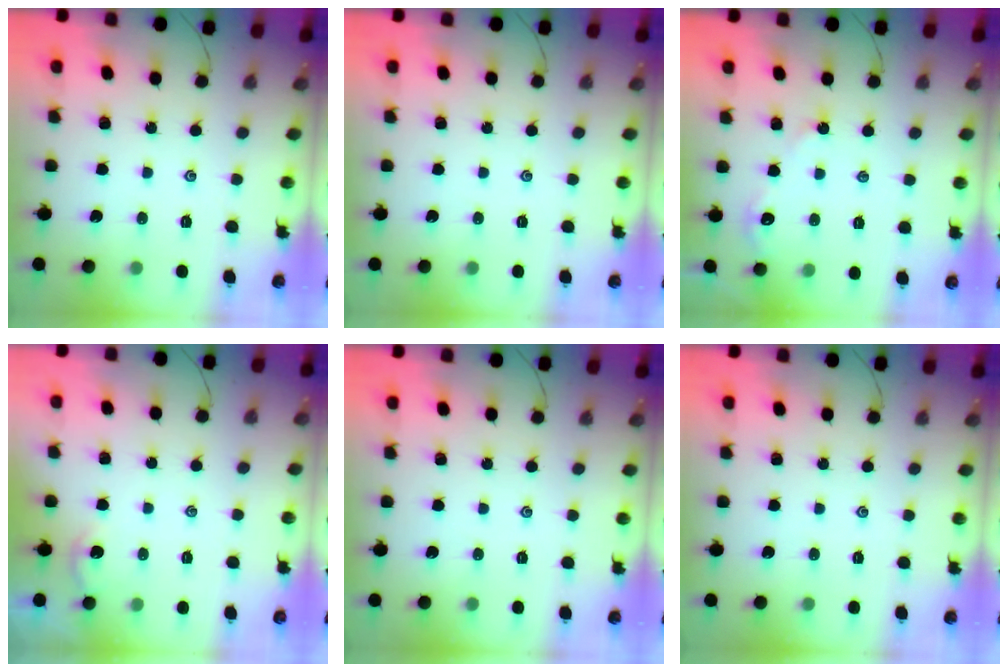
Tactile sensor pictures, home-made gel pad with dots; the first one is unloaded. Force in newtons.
{"total": 0.0}
{"total": 2.8, "press": 2.8, "slide": 0.4}
{"total": 0.8, "press": 0.8, "slide": 0.2}
{"total": 0.0}
{"total": 0.0}